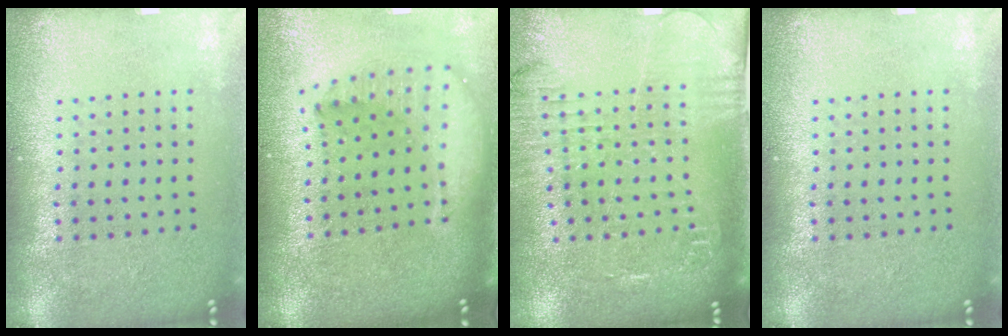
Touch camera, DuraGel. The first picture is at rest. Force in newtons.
{"total": 1.8, "press": 1.4, "slide": 1.0}
{"total": 1.9, "press": 1.9, "slide": 0.4}
{"total": 0.0}